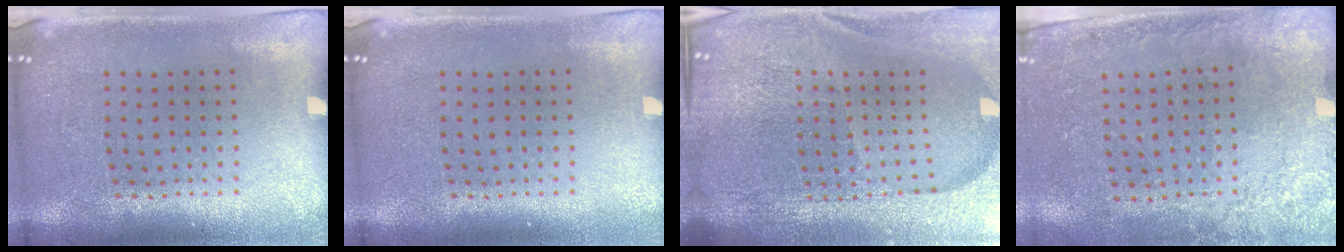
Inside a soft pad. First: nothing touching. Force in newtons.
{"total": 0.0}
{"total": 6.9, "press": 6.0, "slide": 3.5}
{"total": 2.6, "press": 2.3, "slide": 1.2}